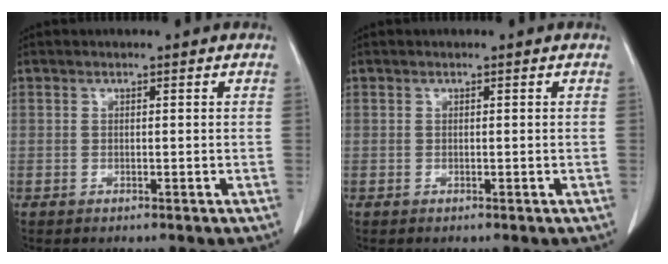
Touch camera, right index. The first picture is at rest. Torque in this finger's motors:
{"motor_torque": [0.00, 0.00, 0.00, 0.01]}